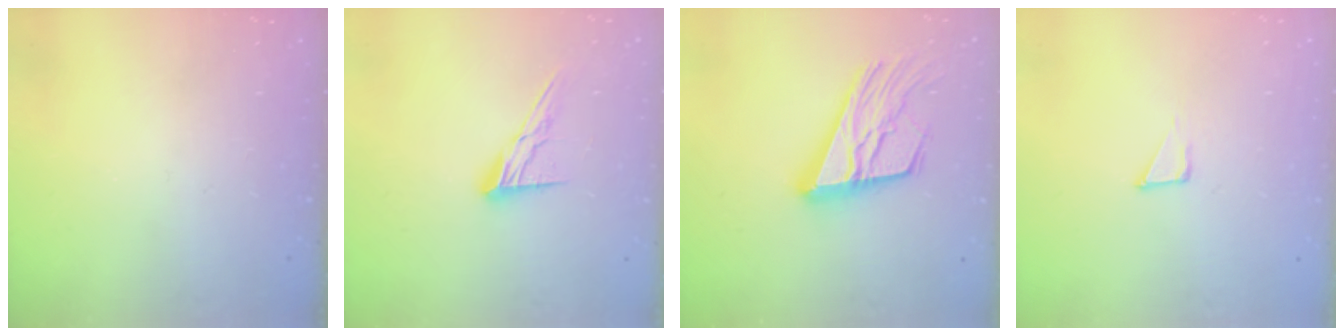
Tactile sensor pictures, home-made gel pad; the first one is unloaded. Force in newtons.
{"total": 9.8, "press": 9.8, "slide": 0.5}
{"total": 19.1, "press": 19.0, "slide": 2.5}
{"total": 2.3, "press": 2.3, "slide": 0.1}